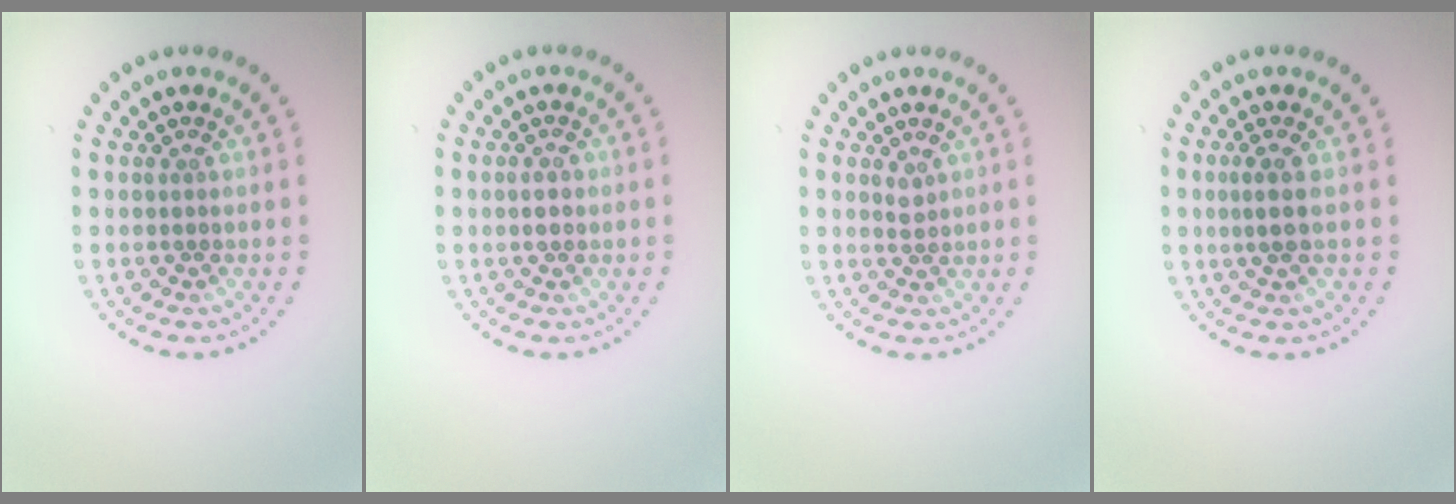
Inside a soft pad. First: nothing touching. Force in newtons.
{"total": 1.2, "press": 1.1, "slide": 0.1}
{"total": 0.9, "press": 0.7, "slide": 0.5}
{"total": 1.7, "press": 1.3, "slide": 1.1}